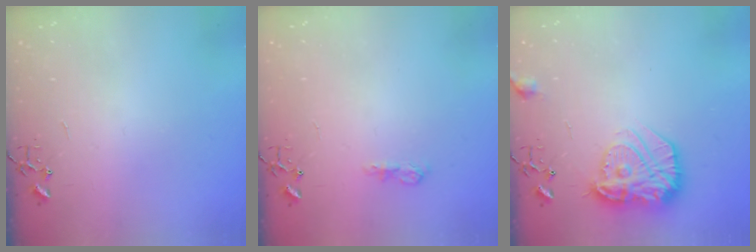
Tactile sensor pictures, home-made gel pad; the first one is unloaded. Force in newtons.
{"total": 7.9, "press": 7.9, "slide": 0.9}
{"total": 17.2, "press": 17.2, "slide": 1.1}